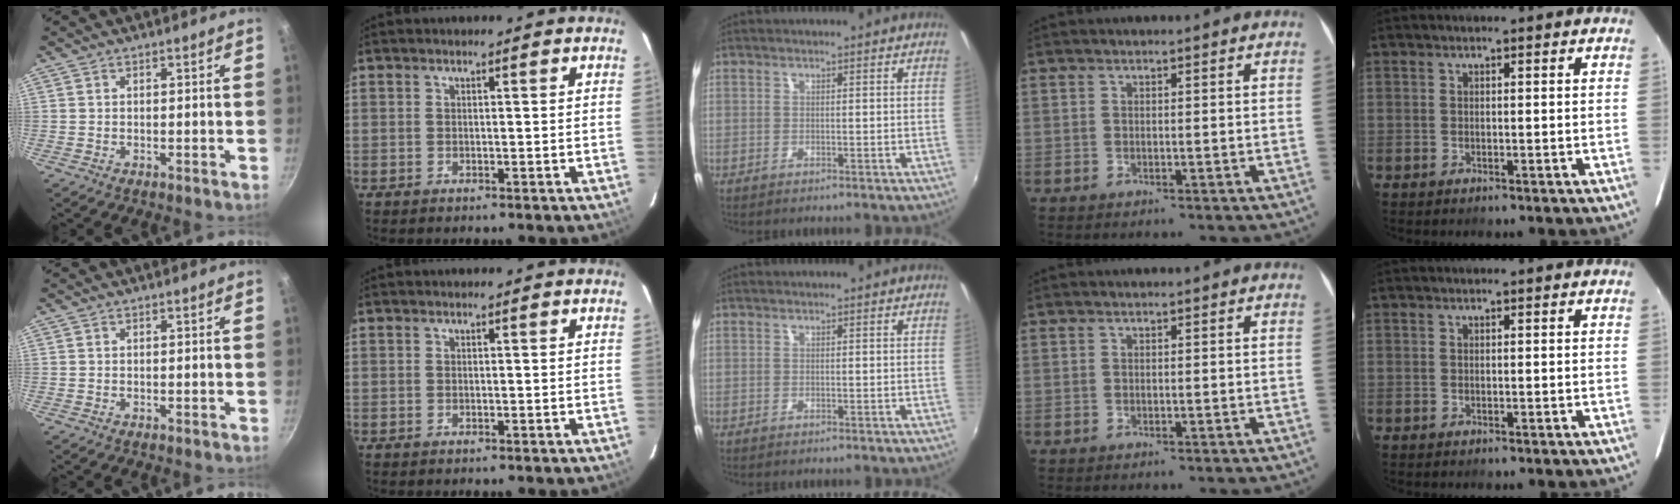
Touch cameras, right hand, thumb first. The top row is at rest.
{}